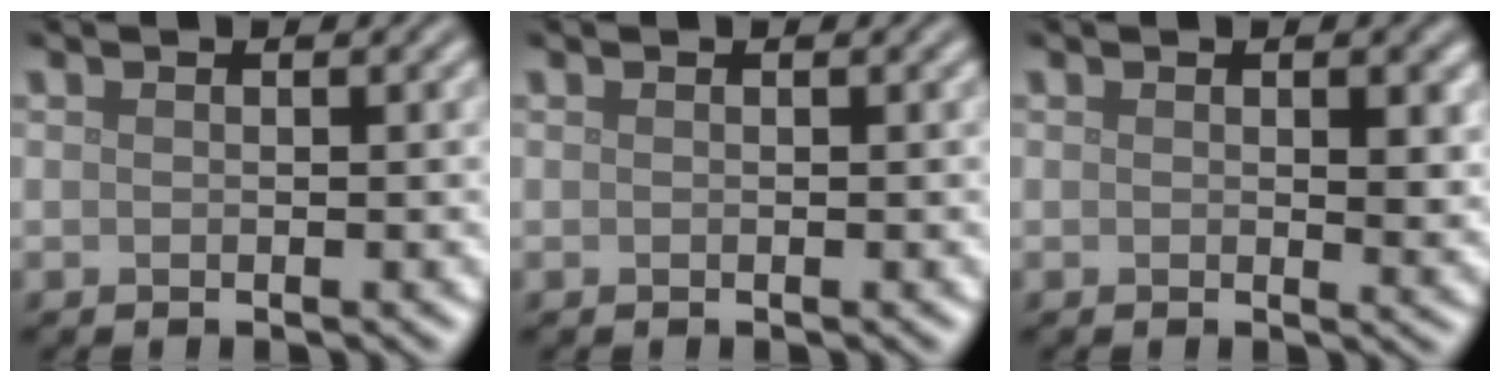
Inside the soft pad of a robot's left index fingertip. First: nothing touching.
{"total": 0.0}
{"total": 2.4, "force": [0.4, 0.9, 2.1], "torque": [-0.026, -0.006, 0.008]}